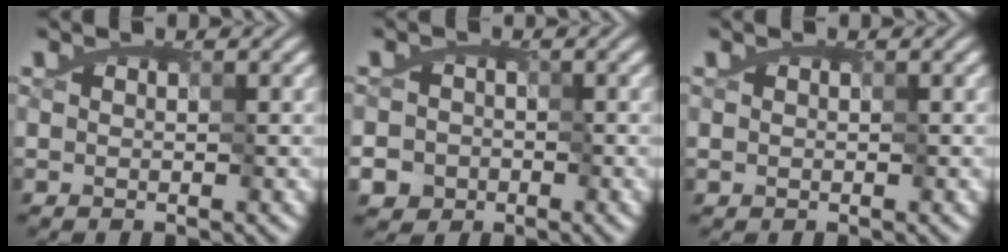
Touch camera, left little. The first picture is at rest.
{"total": 2.7, "force": [-1.1, 2.4, 0.2], "torque": [0.010, 0.007, -0.024]}
{"total": 0.0}